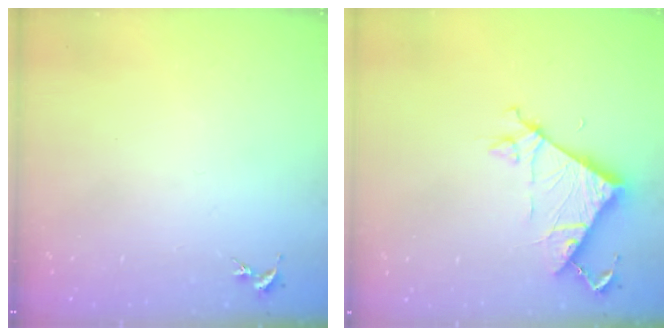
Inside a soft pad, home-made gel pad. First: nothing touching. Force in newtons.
{"total": 7.2, "press": 7.2, "slide": 0.4}